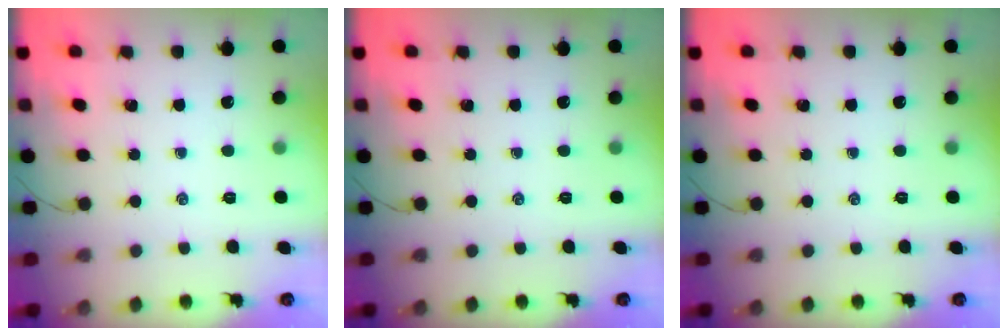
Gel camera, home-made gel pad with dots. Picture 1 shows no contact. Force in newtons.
{"total": 0.0}
{"total": 0.0}